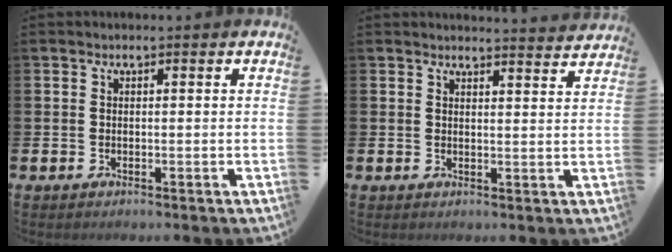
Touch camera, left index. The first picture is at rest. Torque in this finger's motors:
{"motor_torque": [0.39, -0.61, 0.08, -0.01]}